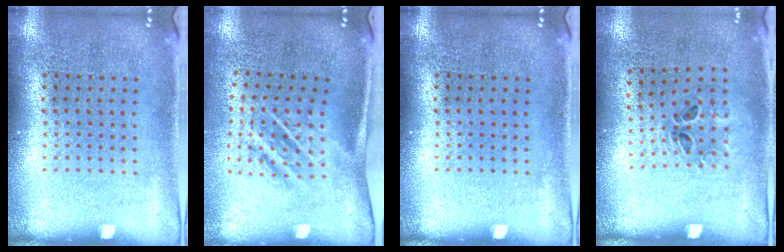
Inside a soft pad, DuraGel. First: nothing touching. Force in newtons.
{"total": 1.8, "press": 1.1, "slide": 1.4}
{"total": 0.0}
{"total": 1.2, "press": 0.6, "slide": 1.0}